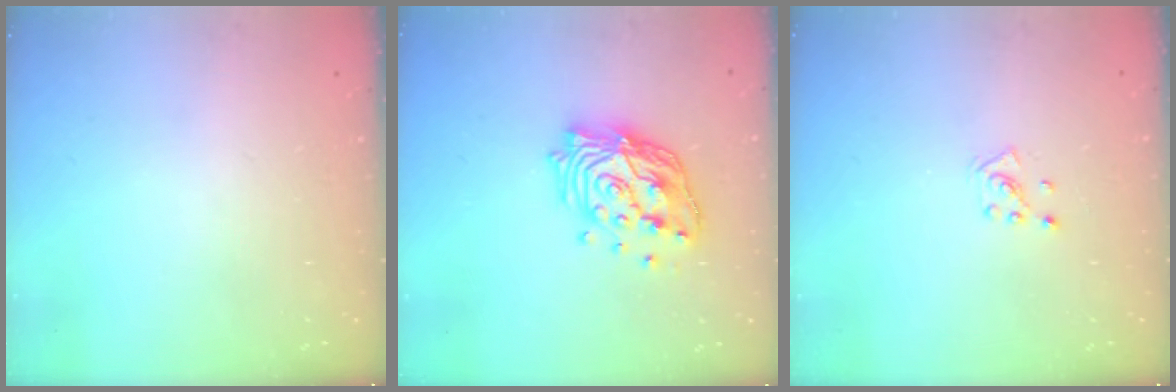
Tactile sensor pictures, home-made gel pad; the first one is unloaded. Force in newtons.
{"total": 16.7, "press": 16.7, "slide": 1.5}
{"total": 2.2, "press": 2.2, "slide": 0.3}